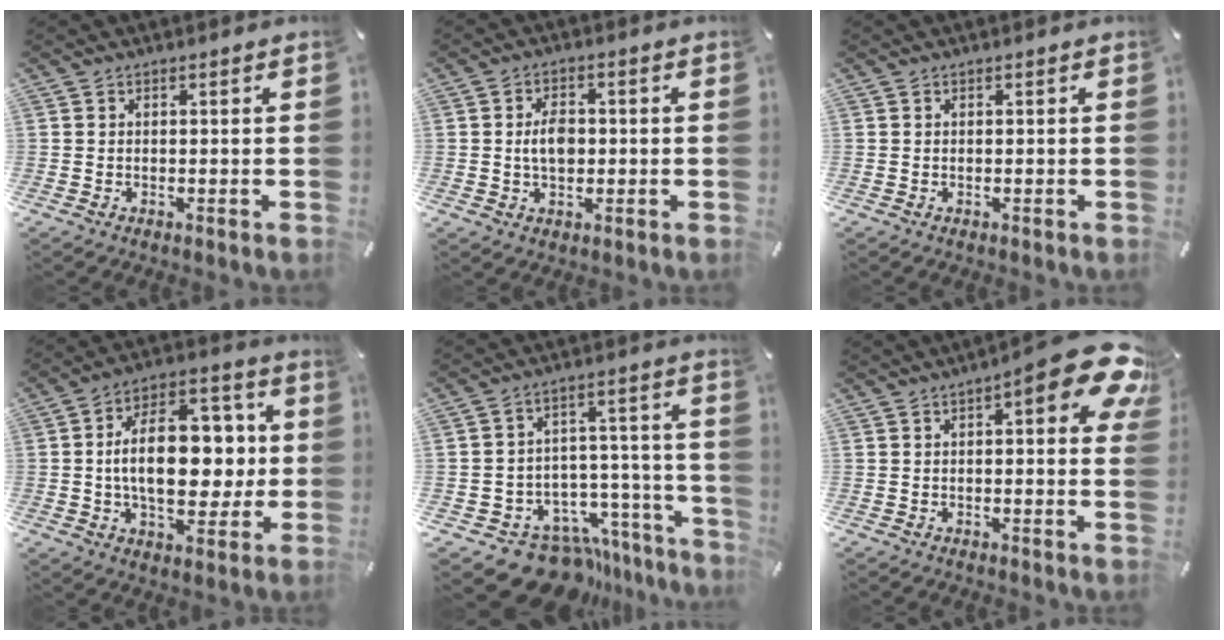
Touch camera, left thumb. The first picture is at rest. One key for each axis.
{"total": 5.3, "fx": 0.0, "fy": 3.7, "fz": 3.8, "tx": -0.065, "ty": 0.000, "tz": -0.006}
{"total": 0.0}
{"total": 19.5, "fx": 0.5, "fy": 11.8, "fz": 15.5, "tx": -0.255, "ty": 0.008, "tz": 0.008}
{"total": 14.6, "fx": -10.3, "fy": 8.7, "fz": 5.6, "tx": -0.063, "ty": 0.062, "tz": -0.162}
{"total": 13.6, "fx": 6.6, "fy": 4.1, "fz": 11.1, "tx": -0.136, "ty": -0.047, "tz": 0.103}